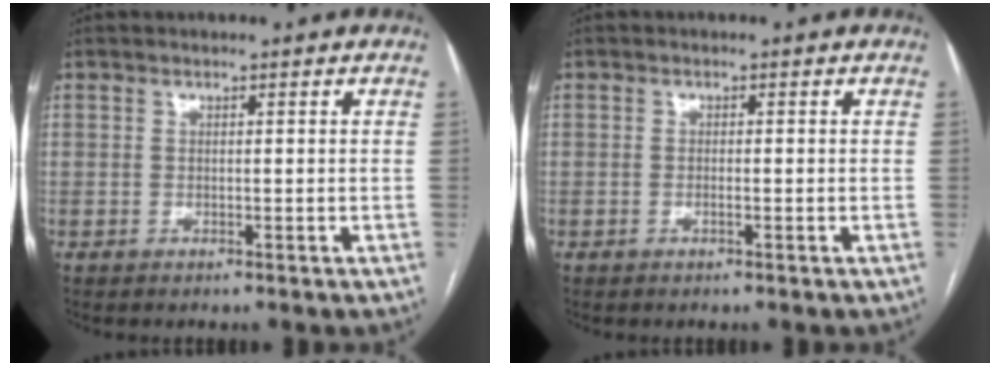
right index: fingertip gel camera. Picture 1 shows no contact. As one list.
[{"total": 0.8, "force": [-0.3, 0.0, 0.7], "torque": [-0.015, 0.000, -0.006]}]